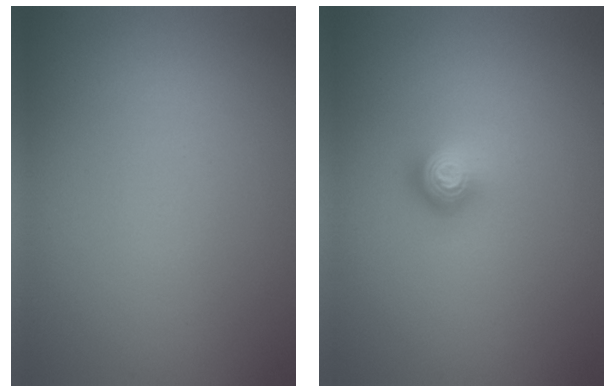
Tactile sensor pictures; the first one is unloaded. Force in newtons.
{"total": 2.0, "press": 1.4, "slide": 1.5}